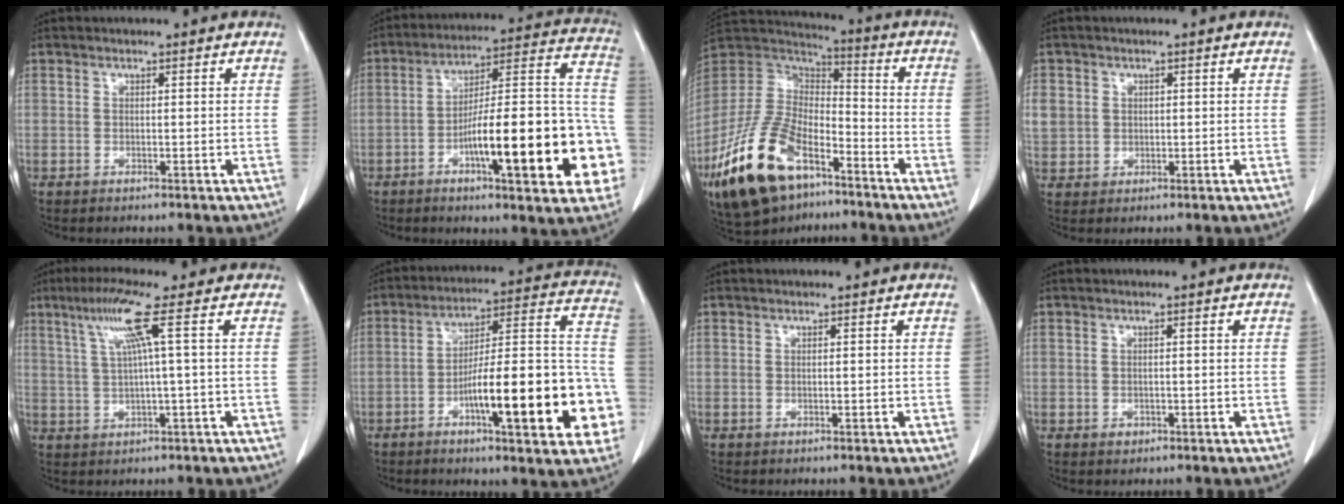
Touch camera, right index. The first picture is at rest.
{"total": 24.8, "force": [-7.6, 4.5, 23.2], "torque": [-0.256, 0.023, -0.104]}
{"total": 21.3, "force": [-12.2, 10.1, 14.2], "torque": [-0.323, -0.012, -0.227]}
{"total": 8.7, "force": [1.0, 8.0, 3.2], "torque": [-0.119, 0.026, 0.037]}
{"total": 7.0, "force": [2.4, -1.3, 6.5], "torque": [-0.130, 0.017, 0.054]}
{"total": 22.8, "force": [-7.5, 4.3, 21.1], "torque": [-0.235, 0.028, -0.100]}
{"total": 0.0}
{"total": 1.8, "force": [-0.6, 1.5, 0.7], "torque": [-0.010, 0.003, -0.002]}